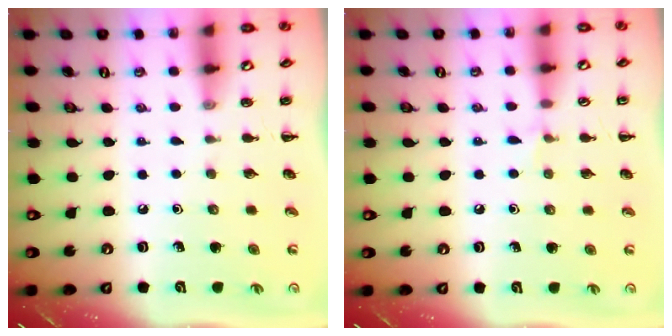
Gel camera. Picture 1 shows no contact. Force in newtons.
{"total": 4.4, "press": 4.1, "slide": 1.6}